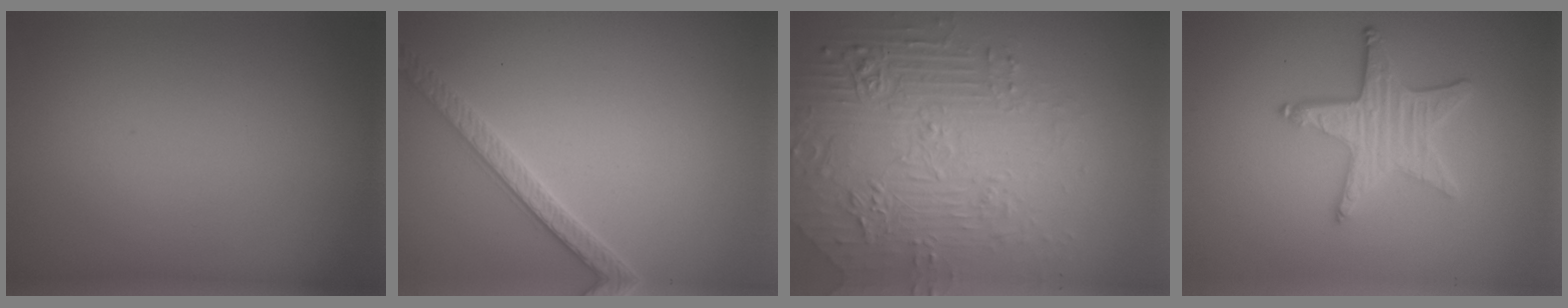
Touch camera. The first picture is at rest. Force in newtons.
{"total": 2.7, "press": 2.7, "slide": 0.1}
{"total": 7.9, "press": 5.6, "slide": 5.5}
{"total": 4.4, "press": 3.7, "slide": 2.4}